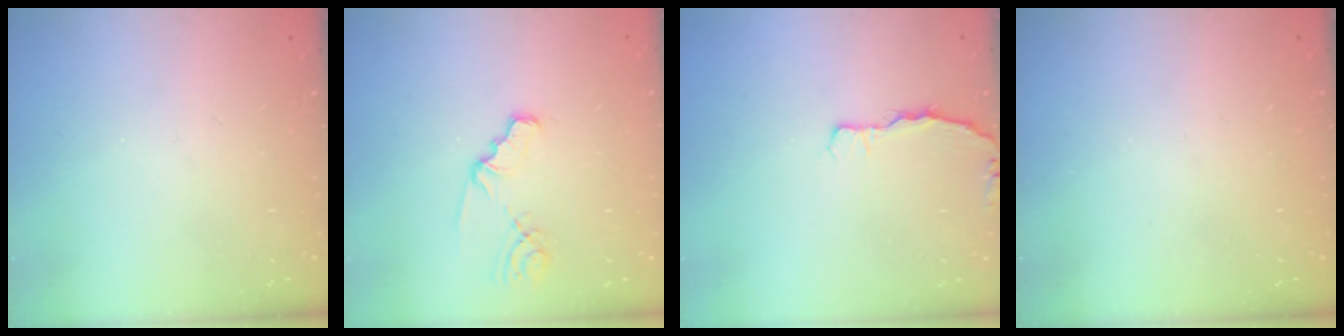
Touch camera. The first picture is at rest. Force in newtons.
{"total": 2.2, "press": 2.2, "slide": 0.4}
{"total": 2.9, "press": 2.9, "slide": 0.5}
{"total": 0.0}